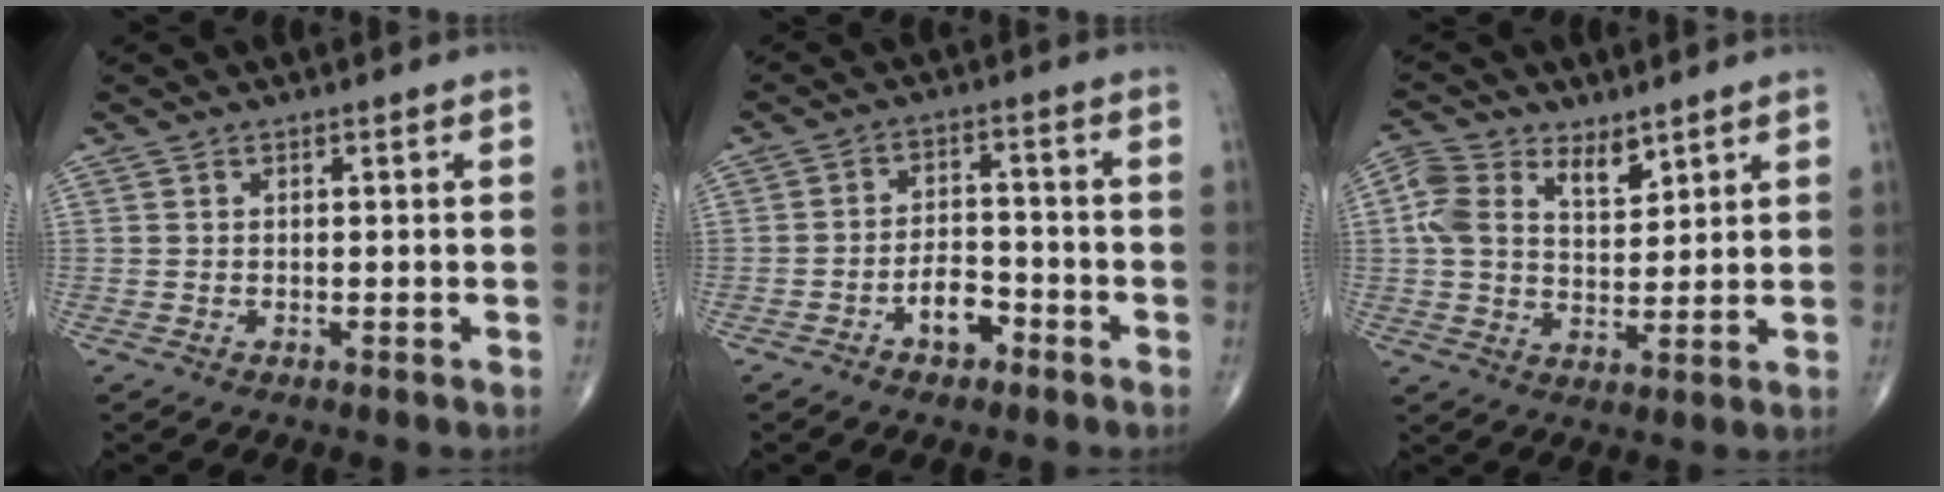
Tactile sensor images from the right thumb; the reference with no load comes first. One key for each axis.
{"total": 5.6, "fx": -3.2, "fy": 3.1, "fz": 3.5, "tx": -0.040, "ty": 0.032, "tz": -0.056}
{"total": 8.8, "fx": 4.4, "fy": 5.4, "fz": 5.4, "tx": -0.083, "ty": -0.011, "tz": 0.082}